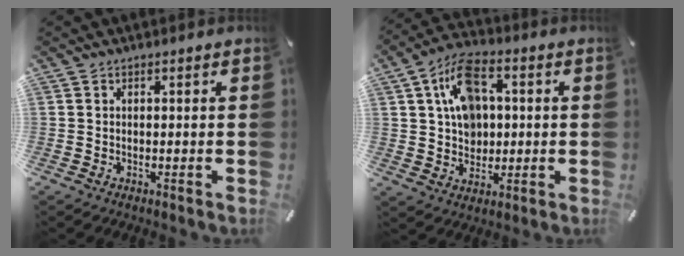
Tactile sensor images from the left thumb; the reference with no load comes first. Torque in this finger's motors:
{"motor_torque": [0.29, 0.45, 0.30, -0.12, 0.15]}